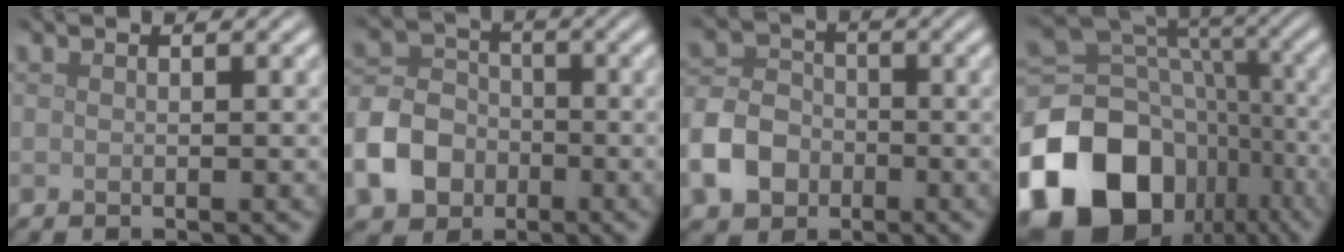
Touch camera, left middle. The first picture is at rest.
{"total": 6.3, "force": [-2.5, 5.0, 2.9], "torque": [-0.067, 0.002, -0.061]}
{"total": 5.5, "force": [-2.3, 4.3, 2.6], "torque": [-0.060, 0.003, -0.054]}
{"total": 18.4, "force": [-7.6, 13.9, 9.4], "torque": [-0.205, -0.013, -0.126]}